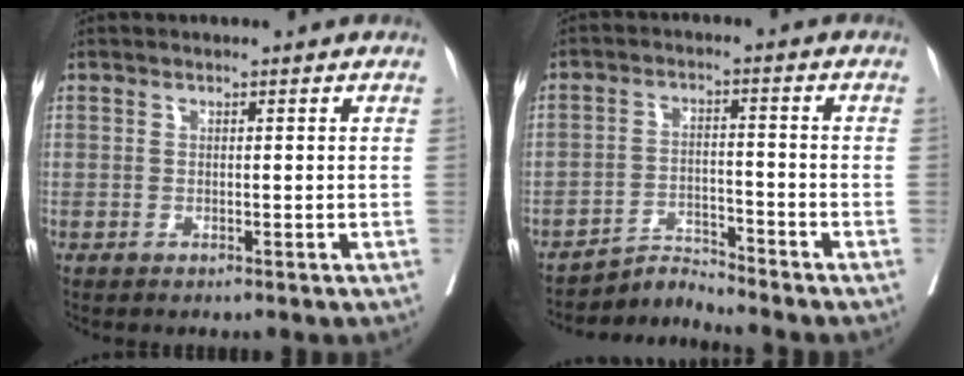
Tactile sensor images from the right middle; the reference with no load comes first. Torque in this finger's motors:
{"motor_torque": [-0.05, 0.09, -0.09, -0.01]}